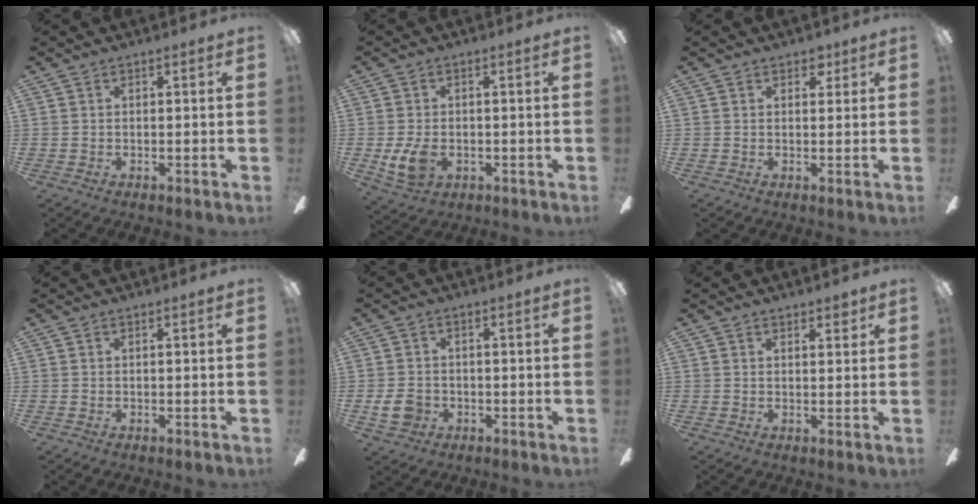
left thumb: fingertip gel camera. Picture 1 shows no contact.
{"total": 6.7, "force": [-1.4, 4.6, 4.7], "torque": [-0.100, -0.001, -0.026]}
{"total": 2.6, "force": [1.7, 1.7, 0.9], "torque": [-0.003, -0.001, 0.029]}
{"total": 0.0}
{"total": 5.3, "force": [-1.4, 4.2, 2.8], "torque": [-0.058, 0.004, -0.027]}
{"total": 2.2, "force": [1.8, 0.9, 0.8], "torque": [-0.001, -0.006, 0.030]}